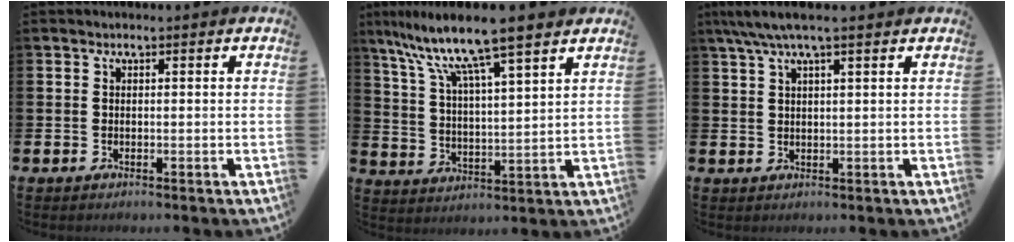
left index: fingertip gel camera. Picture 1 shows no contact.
{"total": 10.6, "force": [9.1, 0.8, 5.4], "torque": [-0.130, -0.052, 0.152]}
{"total": 4.4, "force": [3.2, 0.6, 2.8], "torque": [-0.060, -0.001, 0.058]}